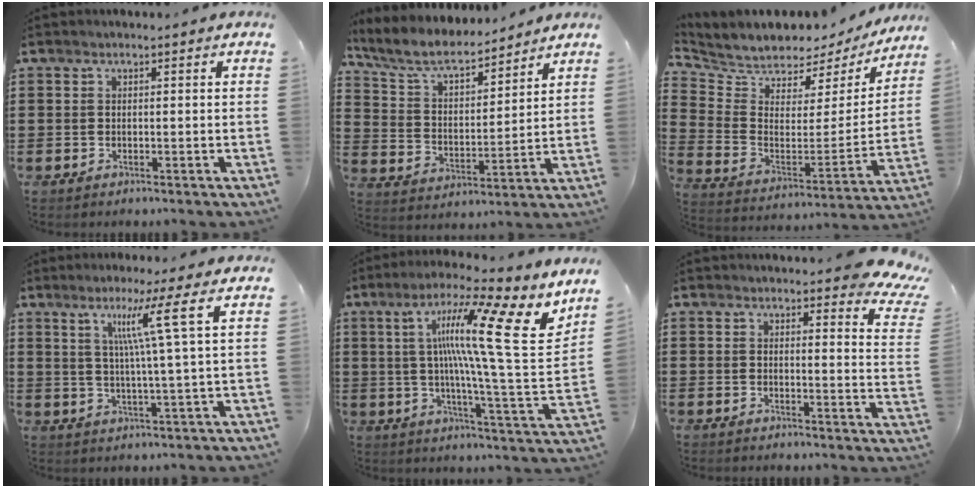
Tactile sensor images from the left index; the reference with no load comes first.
{"total": 6.8, "force": [6.0, 1.5, 2.8], "torque": [-0.081, -0.034, 0.101]}
{"total": 5.2, "force": [5.0, 1.2, -0.4], "torque": [-0.034, -0.053, 0.085]}
{"total": 8.7, "force": [3.5, -1.8, 7.7], "torque": [-0.158, 0.000, 0.049]}
{"total": 18.4, "force": [7.3, 2.5, 16.7], "torque": [-0.289, -0.036, 0.101]}
{"total": 4.5, "force": [4.0, 0.9, 1.8], "torque": [-0.027, -0.018, 0.070]}